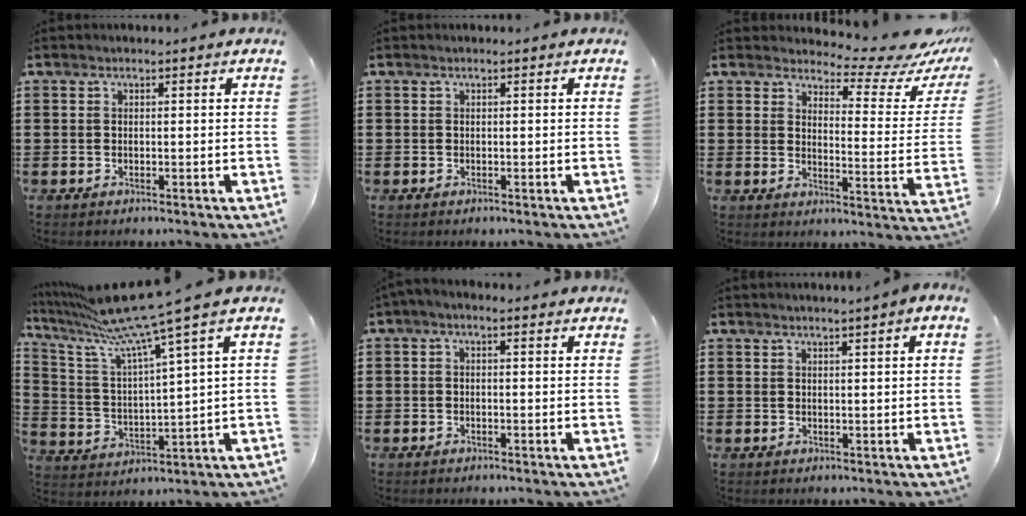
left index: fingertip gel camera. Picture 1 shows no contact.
{"total": 0.0}
{"total": 5.5, "force": [4.9, 1.0, 2.2], "torque": [-0.045, -0.041, 0.079]}
{"total": 11.4, "force": [8.4, -0.6, 7.8], "torque": [-0.186, -0.043, 0.135]}
{"total": 0.9, "force": [-0.7, 0.2, 0.6], "torque": [-0.011, -0.001, -0.012]}
{"total": 1.2, "force": [0.9, -0.4, 0.7], "torque": [-0.013, -0.003, 0.018]}